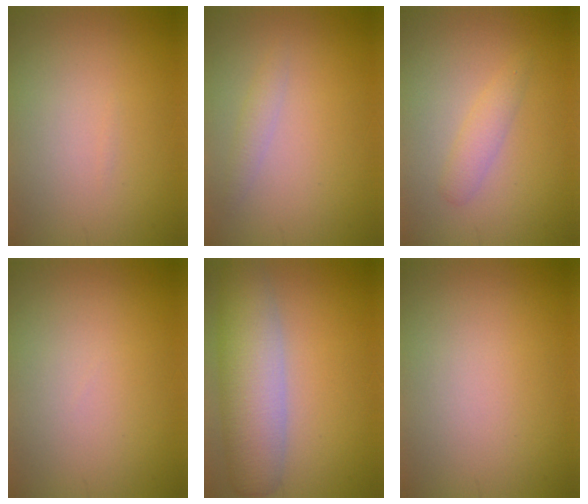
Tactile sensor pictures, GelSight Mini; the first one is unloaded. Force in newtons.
{"total": 1.2, "press": 1.2, "slide": 0.1}
{"total": 1.7, "press": 1.7, "slide": 0.0}
{"total": 0.0}
{"total": 7.2, "press": 7.2, "slide": 0.6}
{"total": 0.0}